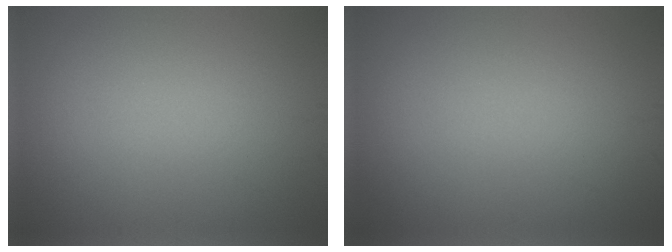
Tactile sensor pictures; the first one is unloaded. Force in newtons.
{"total": 0.0}